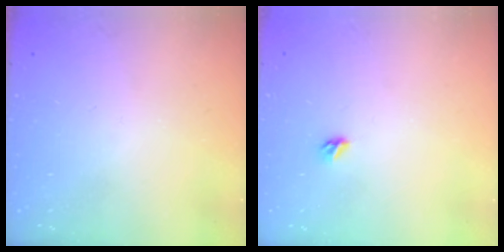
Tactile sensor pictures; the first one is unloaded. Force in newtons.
{"total": 3.5, "press": 3.5, "slide": 0.8}